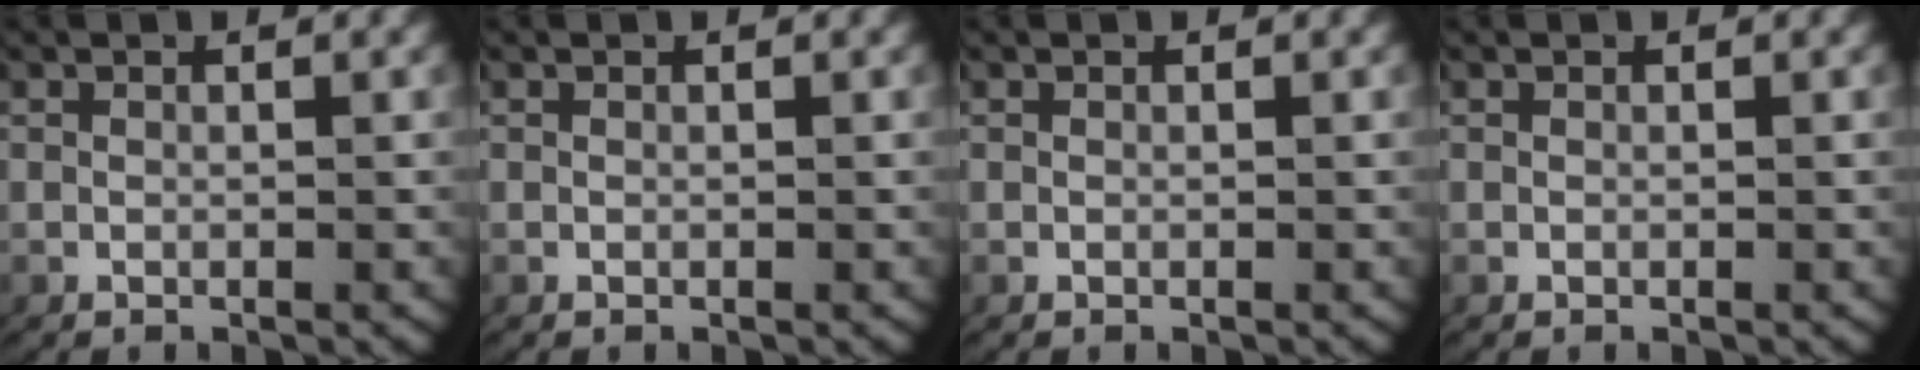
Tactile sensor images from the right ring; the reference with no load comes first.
{"total": 0.0}
{"total": 0.0}
{"total": 0.0}